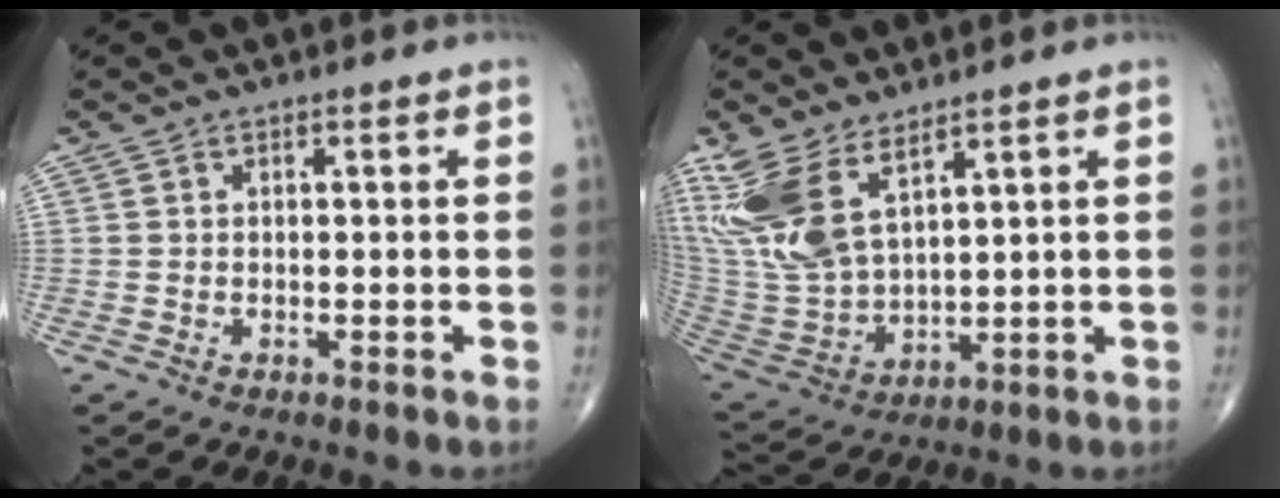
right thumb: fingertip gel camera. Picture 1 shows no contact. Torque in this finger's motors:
{"motor_torque": [-0.77, 1.57, 1.28, 1.37, 0.20]}